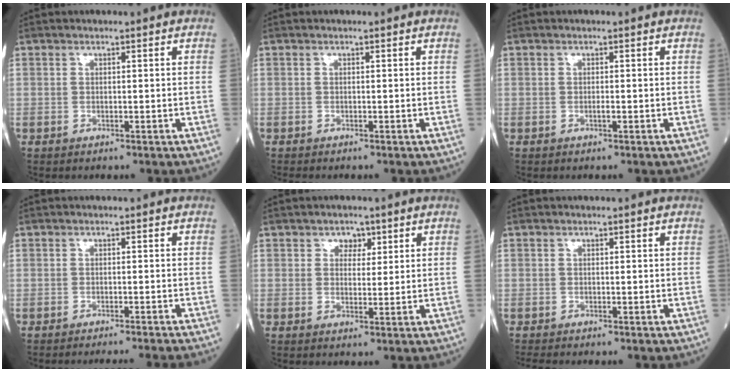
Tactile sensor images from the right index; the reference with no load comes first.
{"total": 0.5, "force": [-0.5, 0.0, 0.1], "torque": [-0.004, -0.001, -0.011]}
{"total": 0.6, "force": [-0.2, 0.0, 0.5], "torque": [-0.011, 0.001, -0.003]}
{"total": 6.6, "force": [-6.0, -1.6, 2.1], "torque": [-0.008, -0.018, -0.076]}
{"total": 2.5, "force": [1.3, 1.8, 1.1], "torque": [-0.009, 0.001, 0.016]}
{"total": 1.5, "force": [-1.5, -0.1, 0.5], "torque": [-0.015, -0.007, -0.025]}